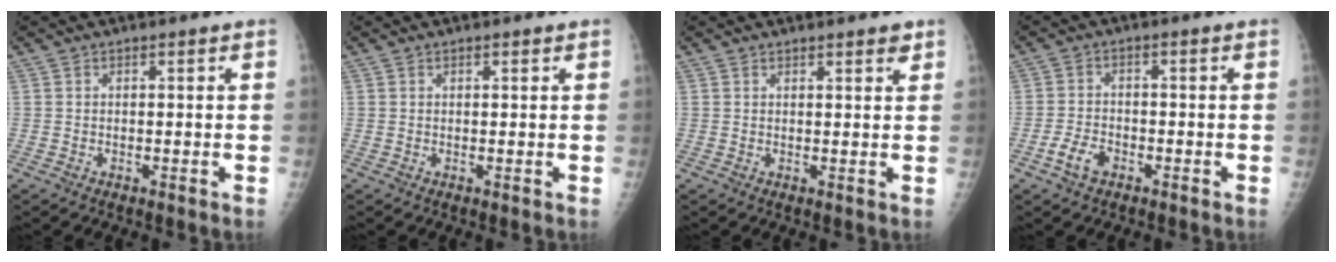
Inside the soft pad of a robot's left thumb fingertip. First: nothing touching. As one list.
[{"total": 0.7, "force": [0.4, 0.3, 0.5], "torque": [-0.009, 0.000, 0.005]}, {"total": 2.1, "force": [1.6, 0.6, 1.3], "torque": [-0.011, -0.007, 0.019]}, {"total": 4.2, "force": [-2.3, 2.5, 2.4], "torque": [-0.044, 0.015, -0.043]}]